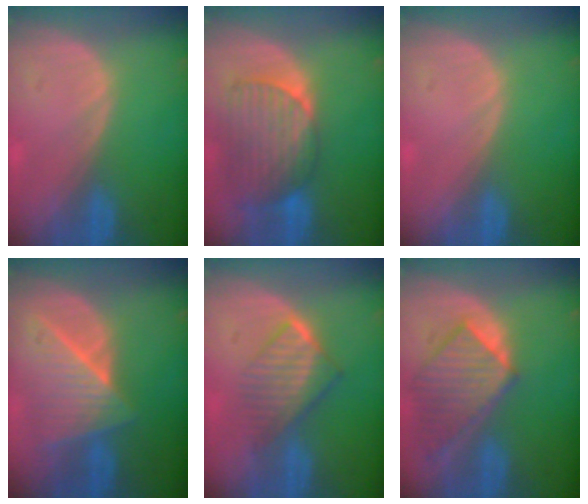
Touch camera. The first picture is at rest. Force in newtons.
{"total": 9.2, "press": 8.3, "slide": 3.9}
{"total": 0.0}
{"total": 7.7, "press": 7.5, "slide": 2.0}
{"total": 6.7, "press": 6.0, "slide": 2.9}
{"total": 8.6, "press": 7.8, "slide": 3.7}